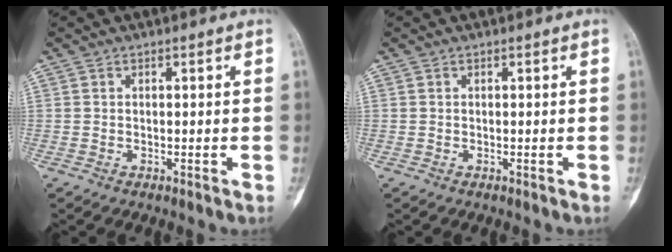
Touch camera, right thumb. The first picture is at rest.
{"total": 0.0}